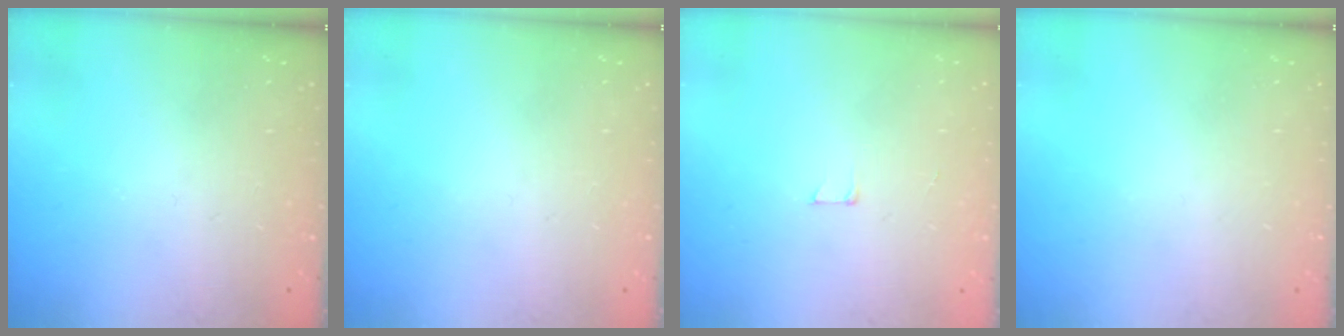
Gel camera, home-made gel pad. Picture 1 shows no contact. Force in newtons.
{"total": 0.0}
{"total": 3.0, "press": 3.0, "slide": 0.2}
{"total": 0.0}